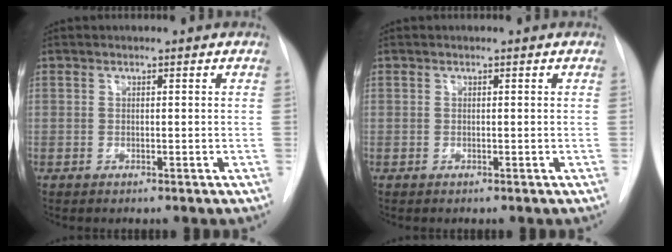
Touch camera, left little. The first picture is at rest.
{"total": 0.0}